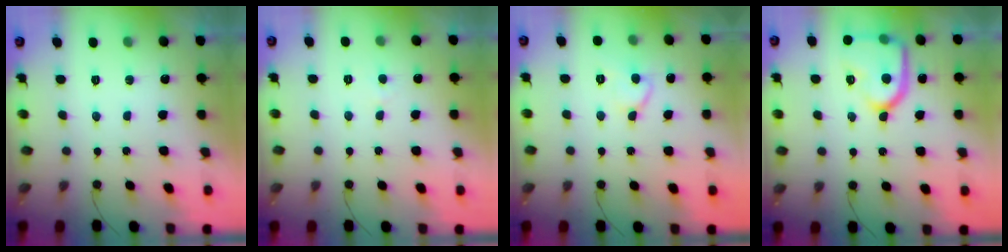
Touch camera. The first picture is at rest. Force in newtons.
{"total": 2.0, "press": 2.0, "slide": 0.2}
{"total": 8.5, "press": 8.5, "slide": 0.7}
{"total": 17.5, "press": 17.4, "slide": 1.7}